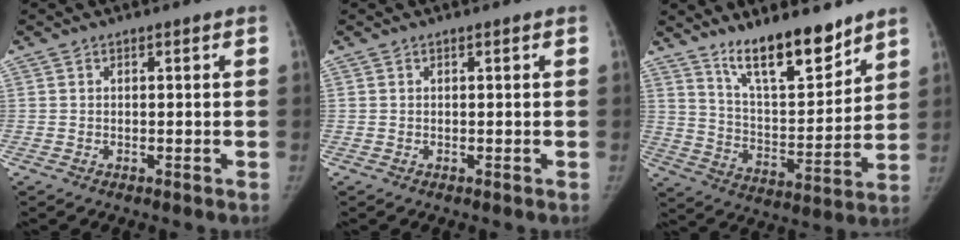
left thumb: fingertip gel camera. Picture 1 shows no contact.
{"total": 0.0}
{"total": 14.6, "force": [11.3, 4.0, 8.2], "torque": [-0.104, -0.086, 0.200]}